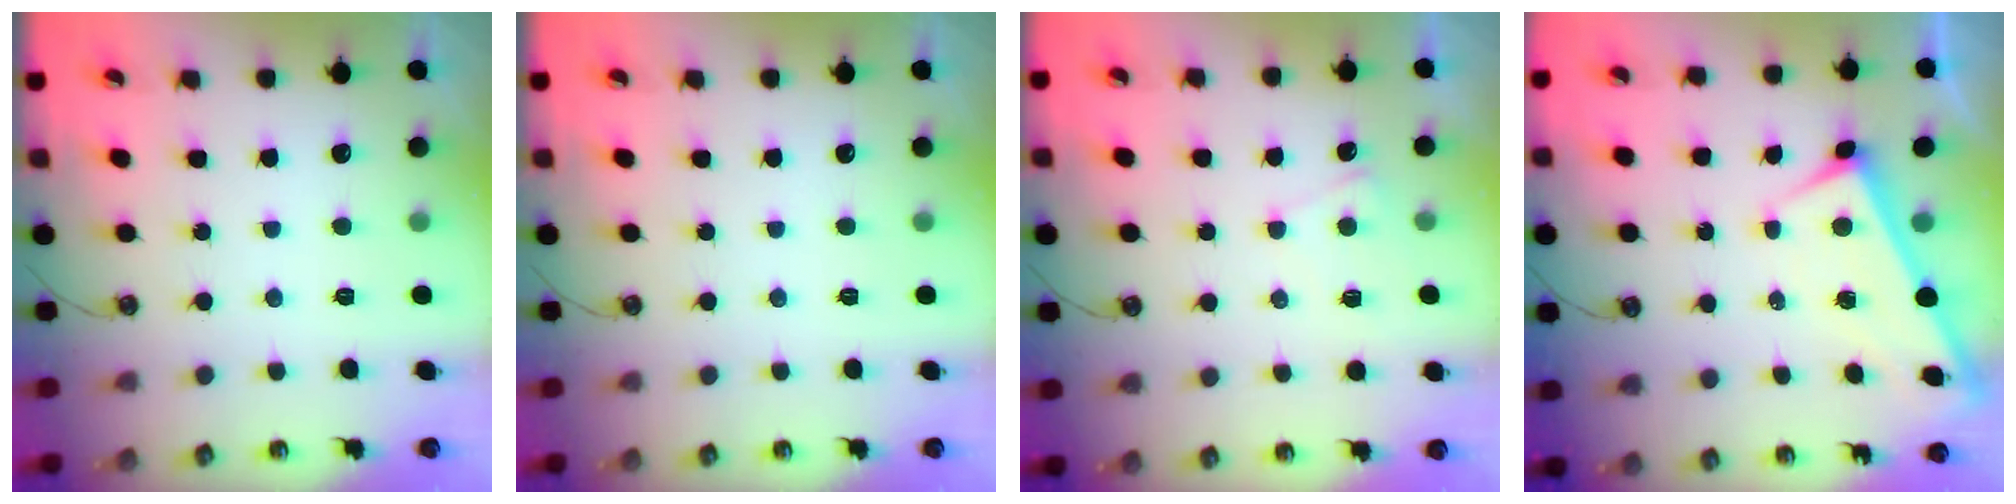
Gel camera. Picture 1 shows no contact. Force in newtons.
{"total": 0.0}
{"total": 3.6, "press": 3.6, "slide": 0.3}
{"total": 1.2, "press": 1.2, "slide": 0.2}